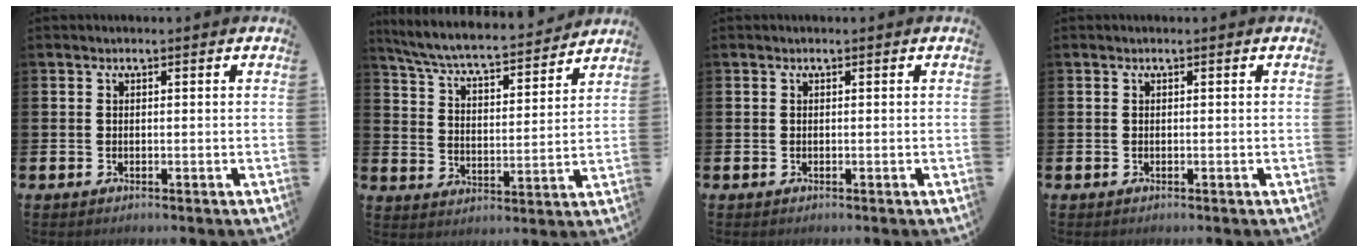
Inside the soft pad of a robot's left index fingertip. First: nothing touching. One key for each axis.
{"total": 6.7, "fx": 6.3, "fy": 0.7, "fz": 2.1, "tx": -0.073, "ty": -0.050, "tz": 0.105}
{"total": 0.0}
{"total": 0.0}